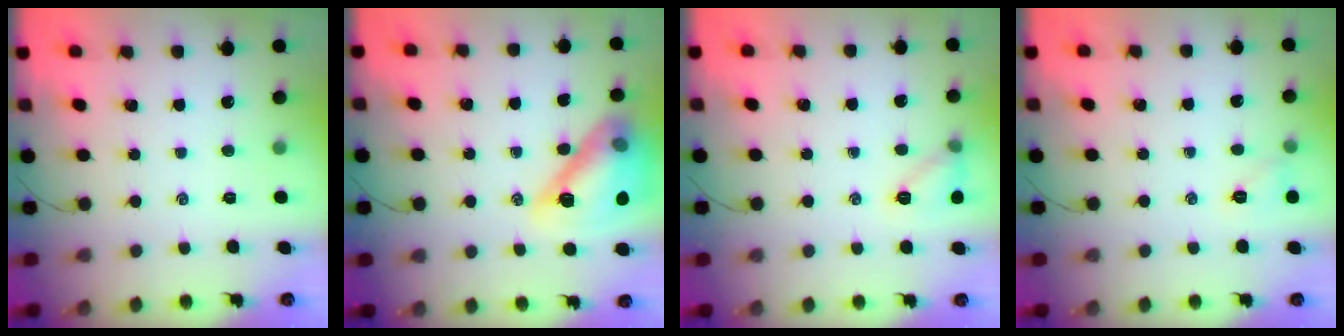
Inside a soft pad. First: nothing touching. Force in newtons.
{"total": 19.4, "press": 19.2, "slide": 2.6}
{"total": 7.8, "press": 7.7, "slide": 1.1}
{"total": 6.8, "press": 6.7, "slide": 1.2}